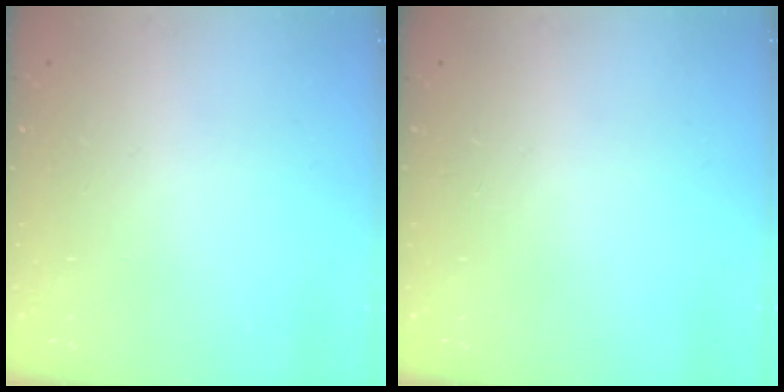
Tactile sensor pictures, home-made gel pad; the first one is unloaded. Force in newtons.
{"total": 0.0}